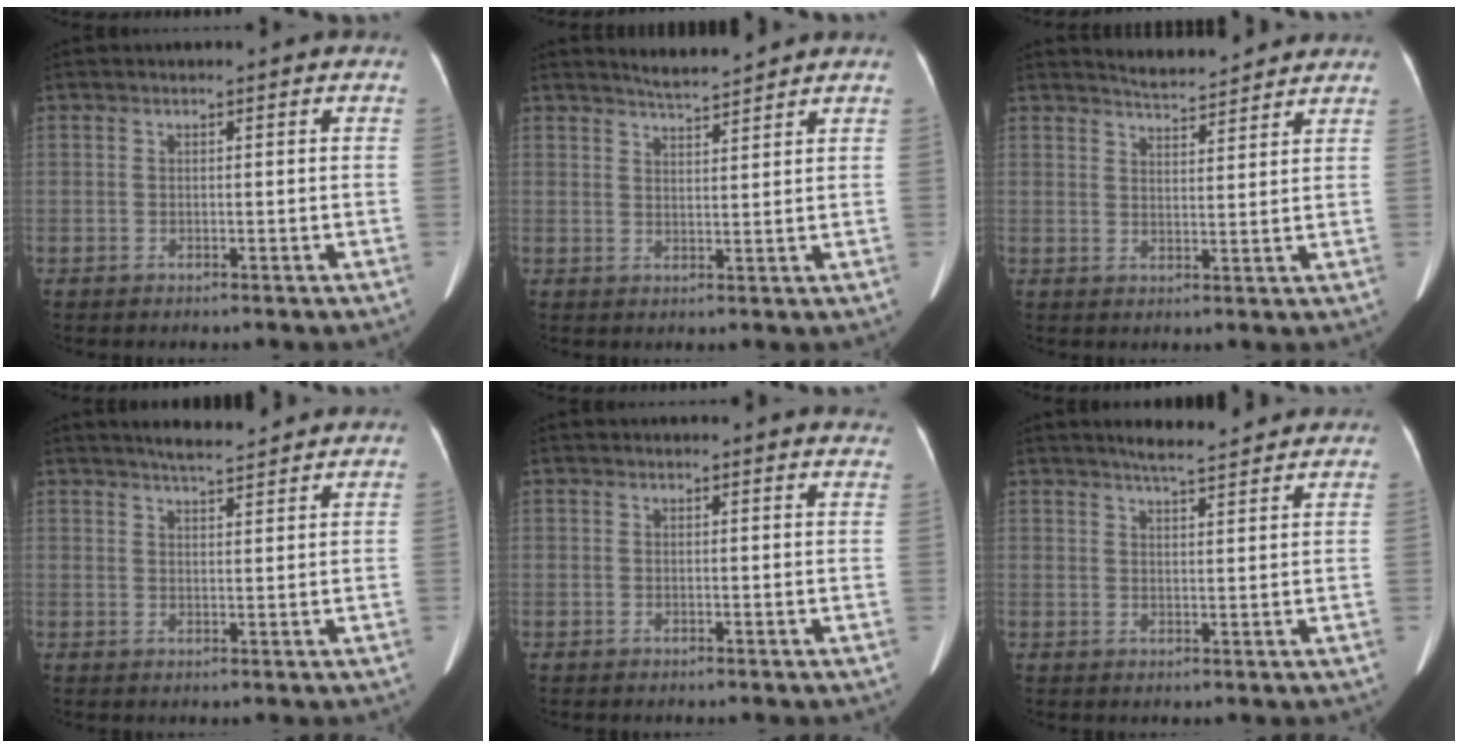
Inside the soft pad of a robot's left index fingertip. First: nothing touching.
{"total": 4.1, "force": [4.0, -0.4, 0.8], "torque": [-0.021, 0.001, 0.068]}
{"total": 6.6, "force": [6.4, 0.6, 1.3], "torque": [-0.031, 0.013, 0.092]}
{"total": 6.1, "force": [5.6, 0.4, 2.2], "torque": [-0.042, 0.012, 0.084]}
{"total": 7.5, "force": [7.3, 1.2, 1.3], "torque": [0.003, -0.005, 0.051]}
{"total": 7.2, "force": [6.6, 0.7, 2.9], "torque": [-0.050, 0.015, 0.091]}